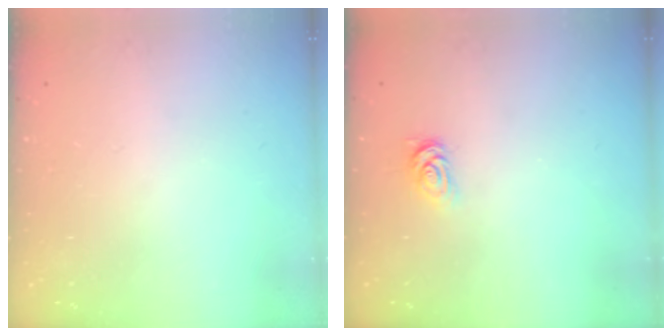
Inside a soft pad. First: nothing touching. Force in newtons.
{"total": 2.5, "press": 2.5, "slide": 0.3}